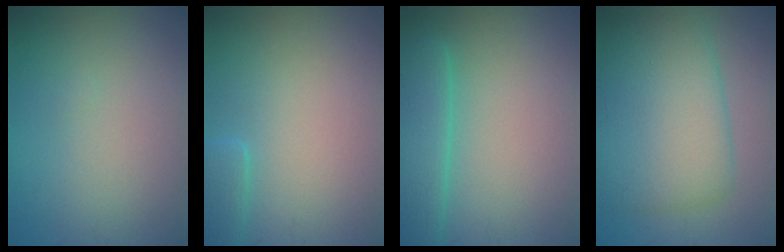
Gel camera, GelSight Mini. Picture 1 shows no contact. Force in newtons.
{"total": 1.7, "press": 1.7, "slide": 0.1}
{"total": 4.8, "press": 4.8, "slide": 0.2}
{"total": 7.7, "press": 7.7, "slide": 0.1}